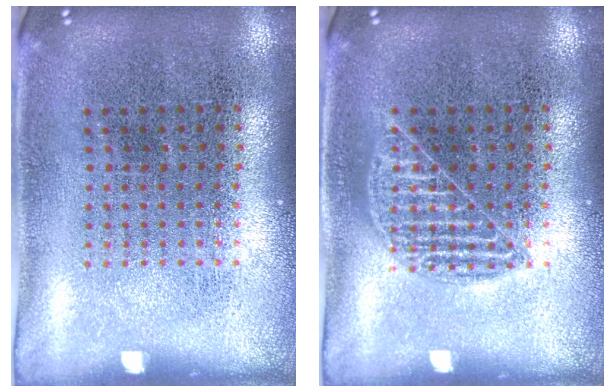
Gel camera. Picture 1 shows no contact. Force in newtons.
{"total": 1.5, "press": 1.5, "slide": 0.3}